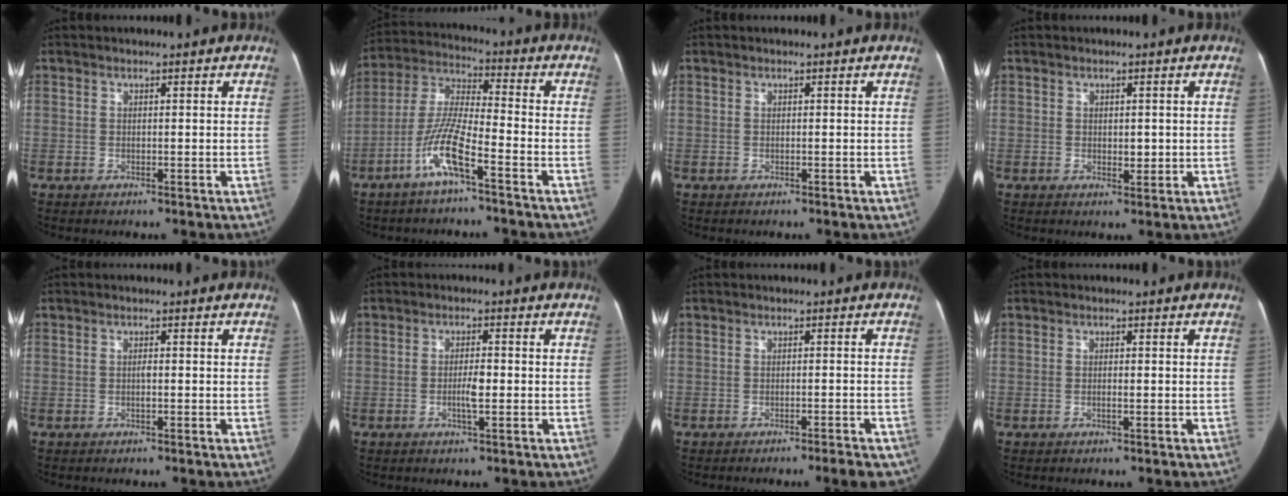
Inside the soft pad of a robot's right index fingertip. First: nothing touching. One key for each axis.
{"total": 10.2, "fx": -5.4, "fy": 1.0, "fz": 8.5, "tx": -0.186, "ty": 0.004, "tz": -0.111}
{"total": 0.0}
{"total": 2.3, "fx": 0.0, "fy": 1.4, "fz": 1.8, "tx": -0.025, "ty": -0.002, "tz": 0.003}
{"total": 1.0, "fx": -0.3, "fy": 0.4, "fz": 0.9, "tx": -0.016, "ty": 0.003, "tz": -0.006}
{"total": 3.3, "fx": -0.8, "fy": 0.8, "fz": 3.2, "tx": -0.060, "ty": 0.002, "tz": -0.012}
{"total": 4.2, "fx": -3.1, "fy": 0.8, "fz": 2.8, "tx": -0.030, "ty": 0.002, "tz": -0.037}
{"total": 1.1, "fx": -0.3, "fy": 0.3, "fz": 1.0, "tx": -0.019, "ty": 0.002, "tz": -0.007}